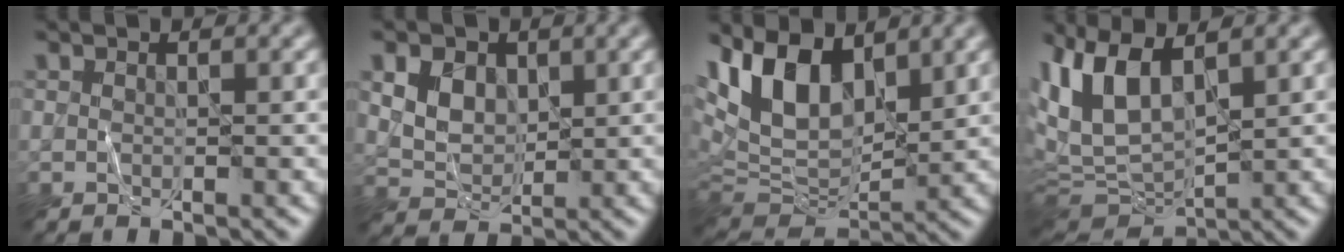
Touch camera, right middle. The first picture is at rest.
{"total": 4.4, "force": [1.7, 3.2, 2.4], "torque": [-0.062, 0.002, 0.038]}
{"total": 10.4, "force": [5.2, 5.5, 7.1], "torque": [-0.155, 0.009, 0.094]}
{"total": 9.0, "force": [3.2, 4.1, 7.3], "torque": [-0.171, 0.006, 0.059]}